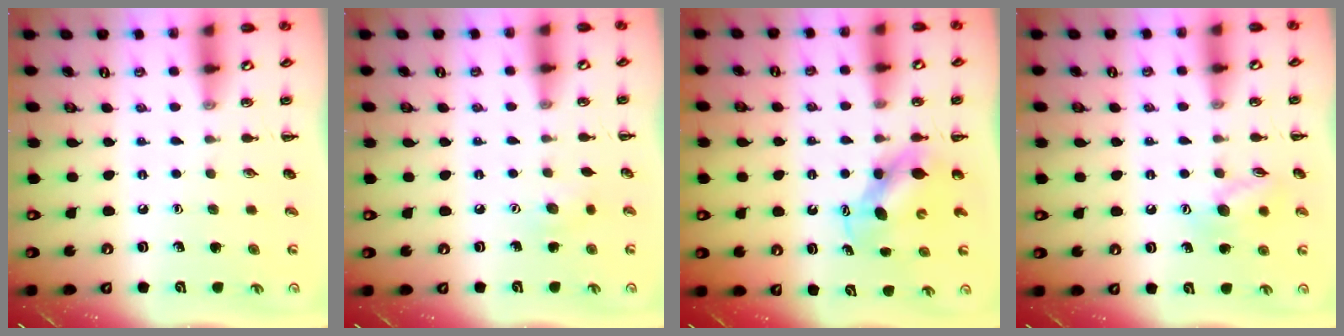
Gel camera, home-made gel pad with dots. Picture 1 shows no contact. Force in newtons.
{"total": 4.4, "press": 4.3, "slide": 0.9}
{"total": 6.7, "press": 6.7, "slide": 0.7}
{"total": 9.9, "press": 9.9, "slide": 0.7}